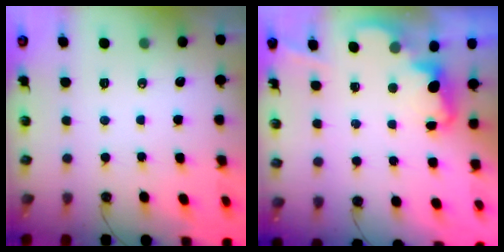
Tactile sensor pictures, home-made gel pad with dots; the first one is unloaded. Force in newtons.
{"total": 2.3, "press": 2.2, "slide": 0.5}